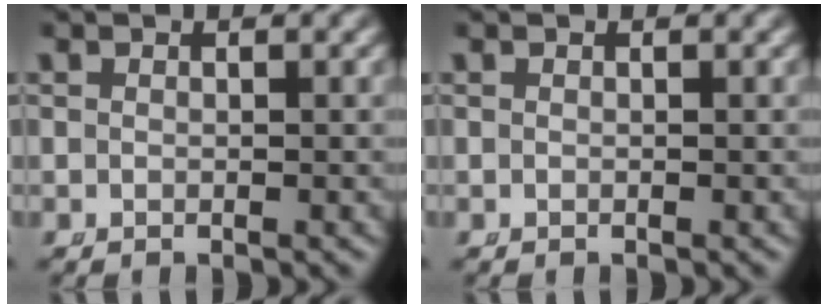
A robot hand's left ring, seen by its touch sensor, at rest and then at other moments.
{"total": 0.0}